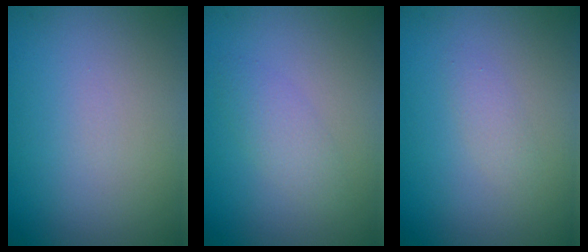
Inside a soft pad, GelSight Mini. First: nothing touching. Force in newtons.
{"total": 1.8, "press": 1.8, "slide": 0.2}
{"total": 1.0, "press": 1.0, "slide": 0.1}